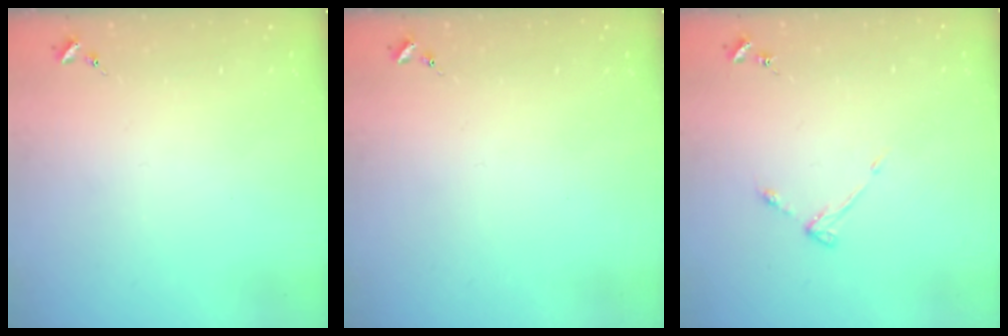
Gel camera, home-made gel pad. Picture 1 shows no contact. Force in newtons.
{"total": 0.0}
{"total": 3.6, "press": 3.6, "slide": 0.5}